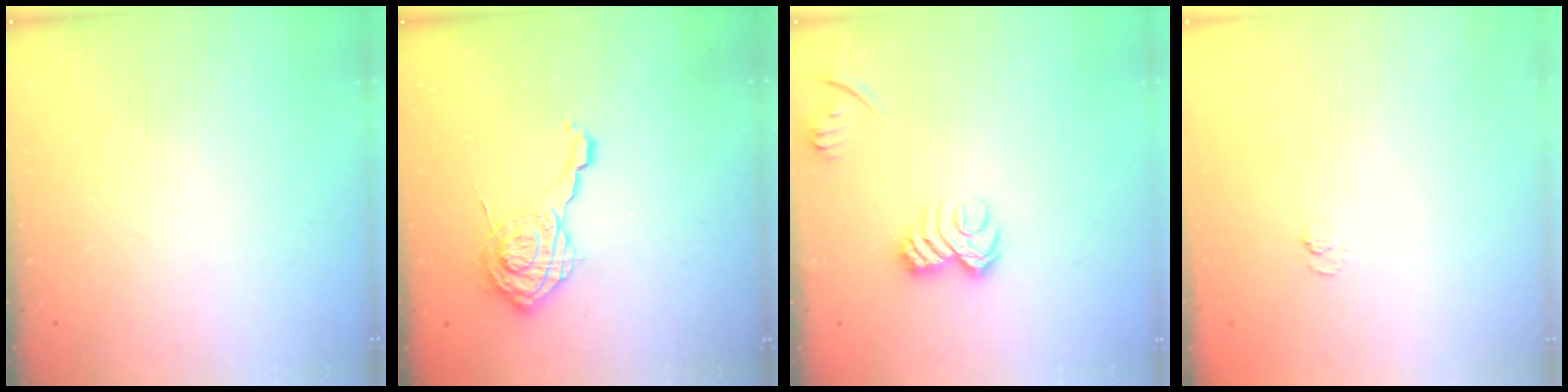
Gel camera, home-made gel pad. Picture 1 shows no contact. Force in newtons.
{"total": 12.0, "press": 12.0, "slide": 0.4}
{"total": 10.4, "press": 10.4, "slide": 0.3}
{"total": 2.0, "press": 1.5, "slide": 1.3}